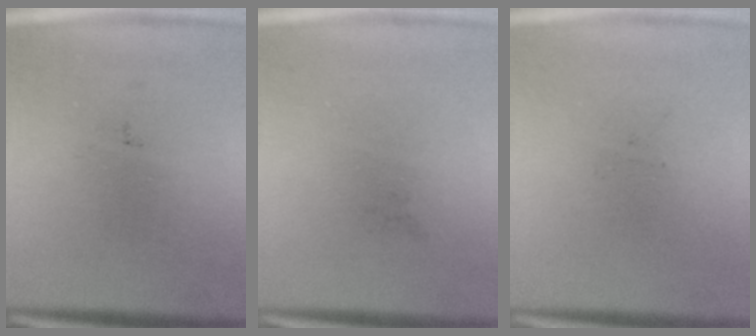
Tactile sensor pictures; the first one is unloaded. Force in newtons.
{"total": 0.0}
{"total": 0.0}